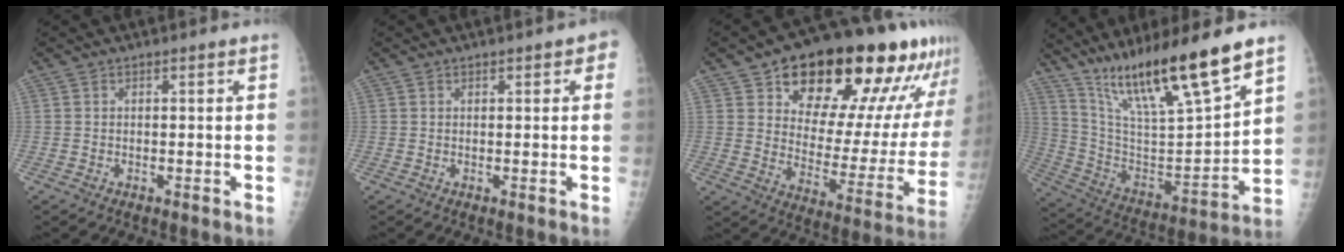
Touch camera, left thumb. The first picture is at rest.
{"total": 2.2, "force": [1.0, 1.2, 1.6], "torque": [-0.001, 0.002, 0.007]}
{"total": 27.2, "force": [16.7, 12.4, 17.5], "torque": [-0.207, -0.046, 0.241]}
{"total": 22.2, "force": [15.6, 3.0, 15.5], "torque": [-0.248, -0.060, 0.287]}